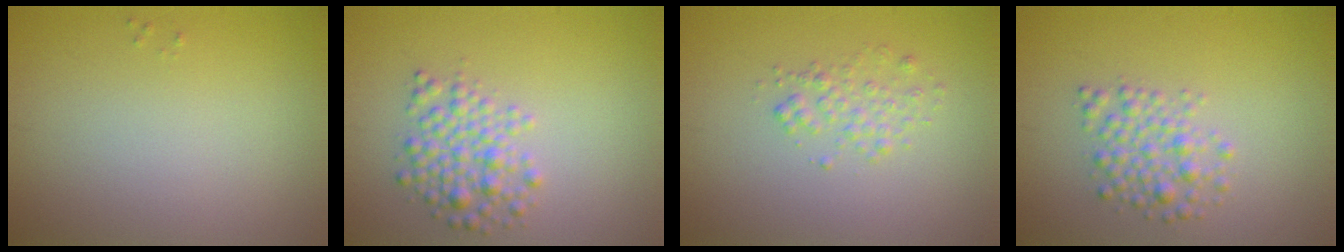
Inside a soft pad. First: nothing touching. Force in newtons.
{"total": 3.2, "press": 3.2, "slide": 0.2}
{"total": 1.6, "press": 1.6, "slide": 0.1}
{"total": 2.7, "press": 2.7, "slide": 0.1}